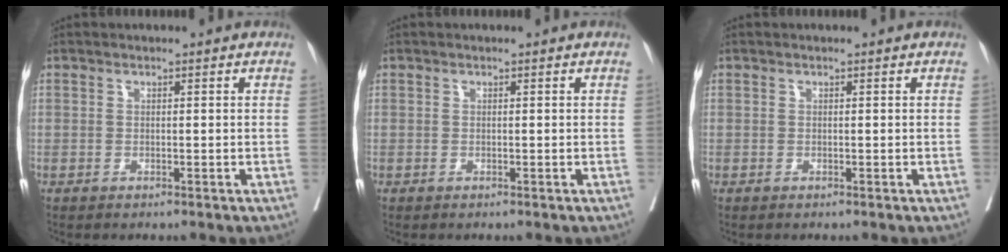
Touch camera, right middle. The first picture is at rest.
{"total": 0.0}
{"total": 0.0}